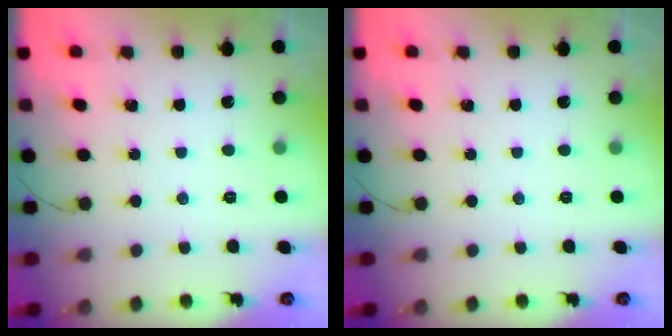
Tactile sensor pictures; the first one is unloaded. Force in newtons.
{"total": 0.0}